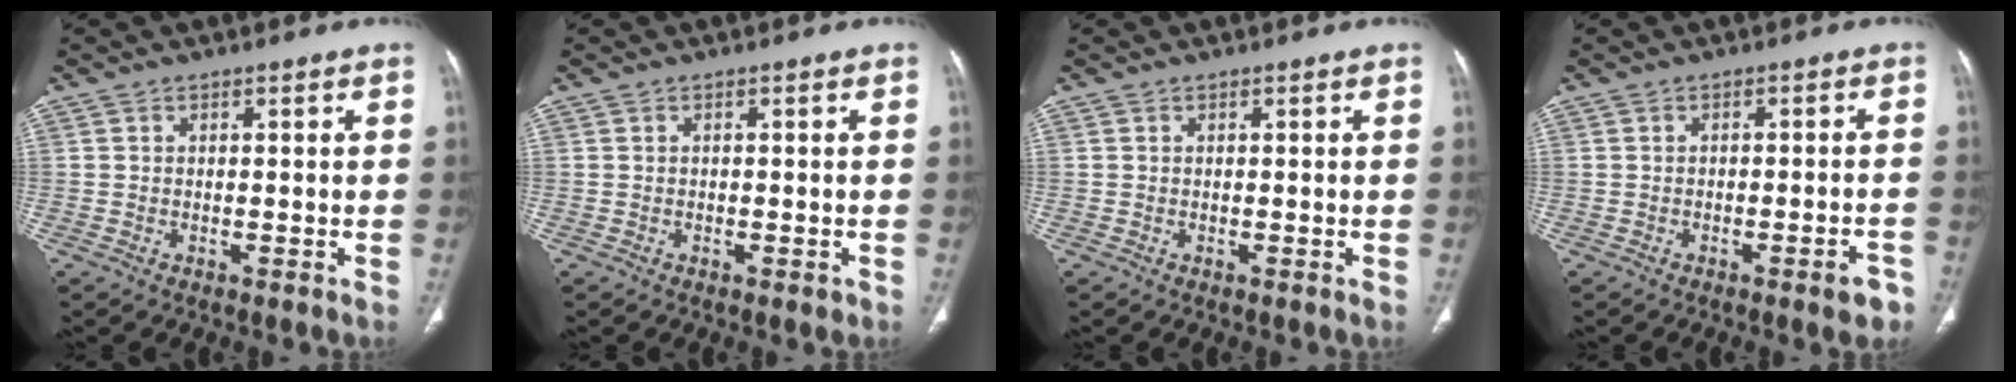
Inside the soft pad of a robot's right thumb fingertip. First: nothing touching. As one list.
[{"total": 0.7, "force": [-0.2, 0.4, 0.5], "torque": [-0.008, -0.001, -0.001]}, {"total": 0.0}, {"total": 3.9, "force": [-2.4, 1.0, 2.9], "torque": [-0.027, 0.012, -0.028]}]